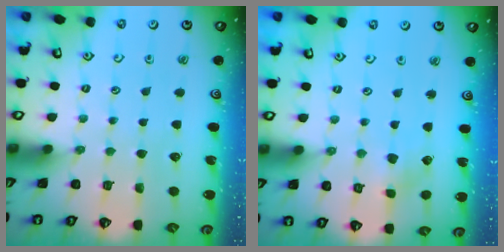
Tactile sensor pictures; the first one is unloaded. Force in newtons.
{"total": 2.8, "press": 2.8, "slide": 0.4}